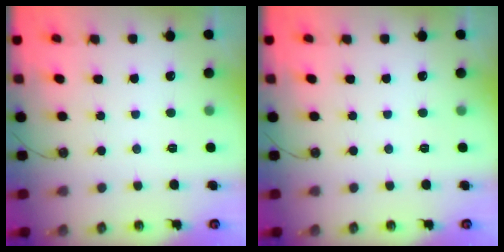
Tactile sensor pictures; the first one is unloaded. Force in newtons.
{"total": 2.0, "press": 0.4, "slide": 2.0}